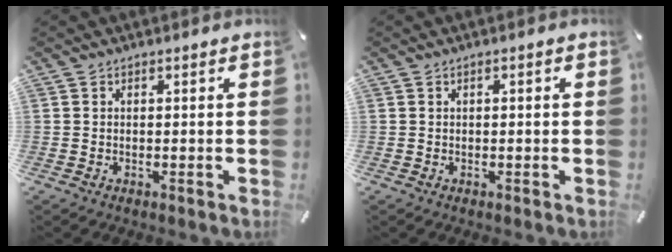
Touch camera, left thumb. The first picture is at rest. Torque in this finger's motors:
{"motor_torque": [0.03, -0.08, 0.02, -0.07, -0.01]}